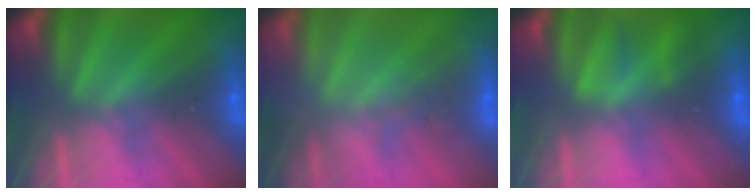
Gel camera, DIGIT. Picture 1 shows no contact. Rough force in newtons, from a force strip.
{"total": 2.8}
{"total": 2.1}